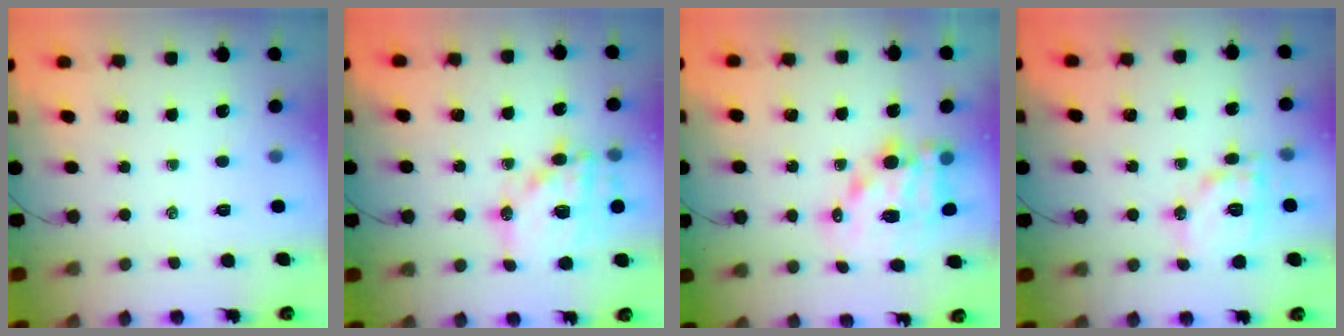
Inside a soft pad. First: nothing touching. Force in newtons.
{"total": 16.0, "press": 15.8, "slide": 2.9}
{"total": 11.9, "press": 11.6, "slide": 2.9}
{"total": 12.4, "press": 12.4, "slide": 0.4}